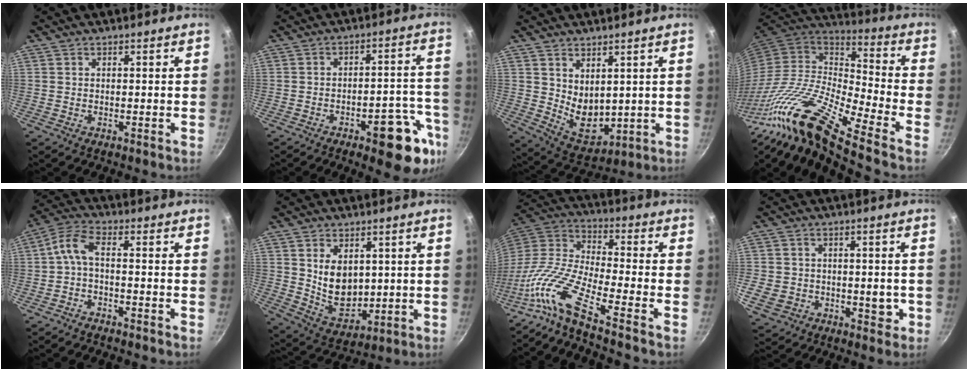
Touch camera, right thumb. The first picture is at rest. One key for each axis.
{"total": 14.6, "fx": -7.3, "fy": 5.5, "fz": 11.5, "tx": -0.087, "ty": 0.047, "tz": -0.092}
{"total": 8.5, "fx": 2.8, "fy": 5.5, "fz": 6.0, "tx": -0.074, "ty": -0.037, "tz": 0.069}
{"total": 27.0, "fx": -16.3, "fy": 6.1, "fz": 20.6, "tx": -0.339, "ty": 0.045, "tz": -0.321}
{"total": 4.9, "fx": -1.7, "fy": 1.8, "fz": 4.2, "tx": -0.111, "ty": 0.029, "tz": -0.041}
{"total": 10.4, "fx": 2.4, "fy": 7.1, "fz": 7.2, "tx": -0.096, "ty": -0.029, "tz": 0.064}
{"total": 14.5, "fx": -9.4, "fy": 2.1, "fz": 10.8, "tx": -0.204, "ty": 0.062, "tz": -0.212}
{"total": 8.9, "fx": -1.9, "fy": 7.1, "fz": 5.0, "tx": -0.069, "ty": 0.007, "tz": -0.022}